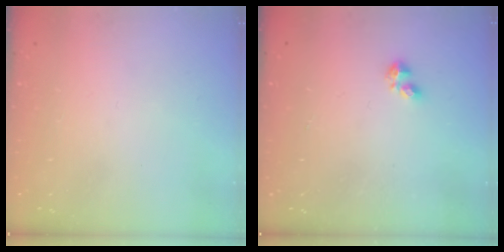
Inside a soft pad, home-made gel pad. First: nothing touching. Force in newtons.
{"total": 2.2, "press": 2.2, "slide": 0.4}